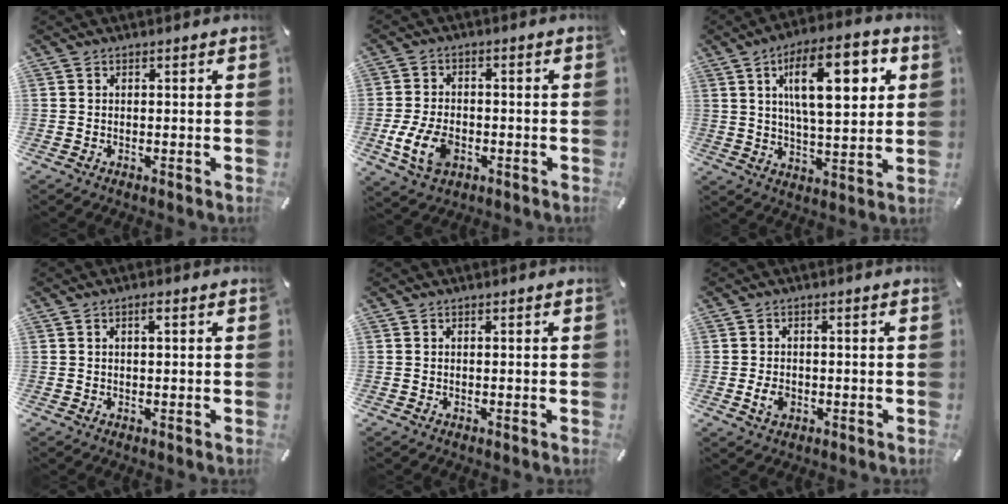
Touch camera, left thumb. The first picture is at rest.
{"total": 9.3, "force": [-2.9, 6.0, 6.4], "torque": [-0.136, 0.001, -0.053]}
{"total": 18.4, "force": [6.6, 7.4, 15.5], "torque": [-0.243, -0.003, 0.095]}
{"total": 1.6, "force": [0.5, 0.6, 1.4], "torque": [-0.029, 0.004, 0.007]}
{"total": 0.0}
{"total": 3.5, "force": [-0.9, 2.5, 2.4], "torque": [-0.056, 0.000, -0.019]}